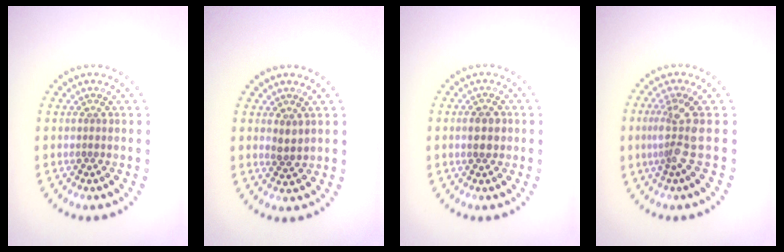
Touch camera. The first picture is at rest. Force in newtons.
{"total": 1.4, "press": 1.3, "slide": 0.5}
{"total": 2.6, "press": 2.6, "slide": 0.1}
{"total": 2.7, "press": 2.0, "slide": 1.8}